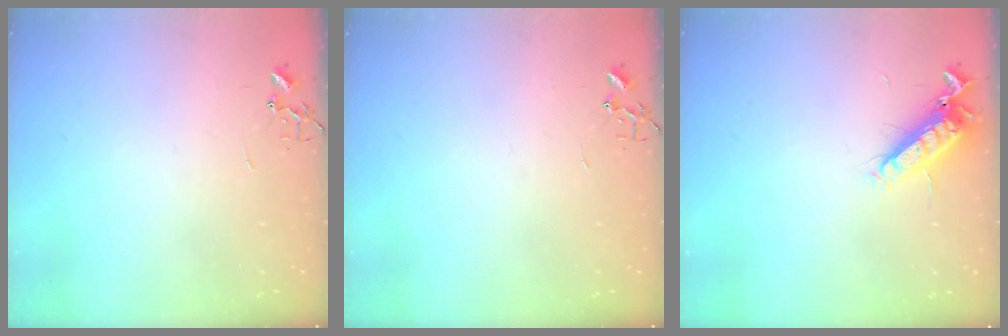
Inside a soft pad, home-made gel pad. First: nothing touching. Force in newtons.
{"total": 0.0}
{"total": 13.5, "press": 13.3, "slide": 1.9}